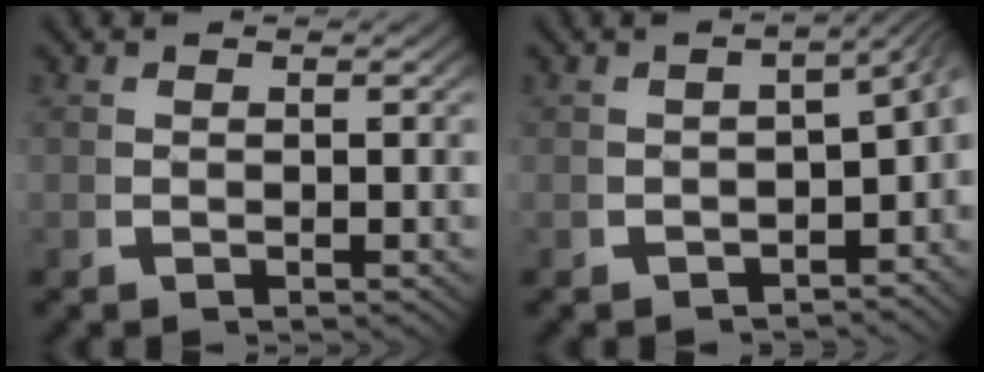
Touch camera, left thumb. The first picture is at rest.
{"total": 5.3, "force": [-0.6, 3.7, 3.8], "torque": [-0.038, 0.018, -0.020]}